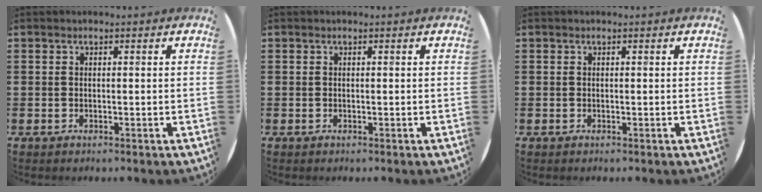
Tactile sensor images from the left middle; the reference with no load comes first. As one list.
[{"total": 0.0}, {"total": 0.0}]